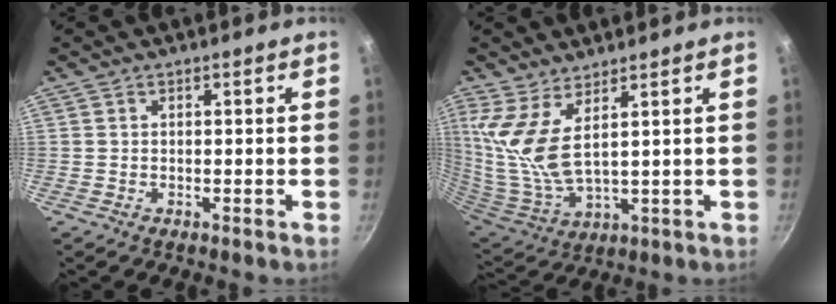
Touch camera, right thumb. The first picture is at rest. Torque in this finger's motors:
{"motor_torque": [1.51, 1.78, 0.93, -0.66, 0.32]}